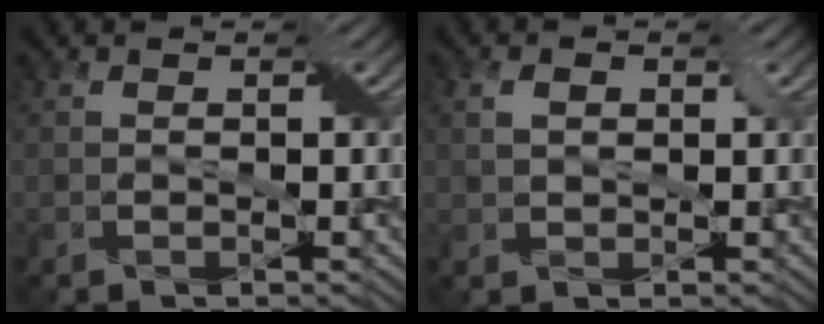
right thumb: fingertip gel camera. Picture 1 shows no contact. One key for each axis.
{"total": 2.3, "fx": 0.8, "fy": 1.5, "fz": 1.5, "tx": -0.034, "ty": 0.002, "tz": 0.015}